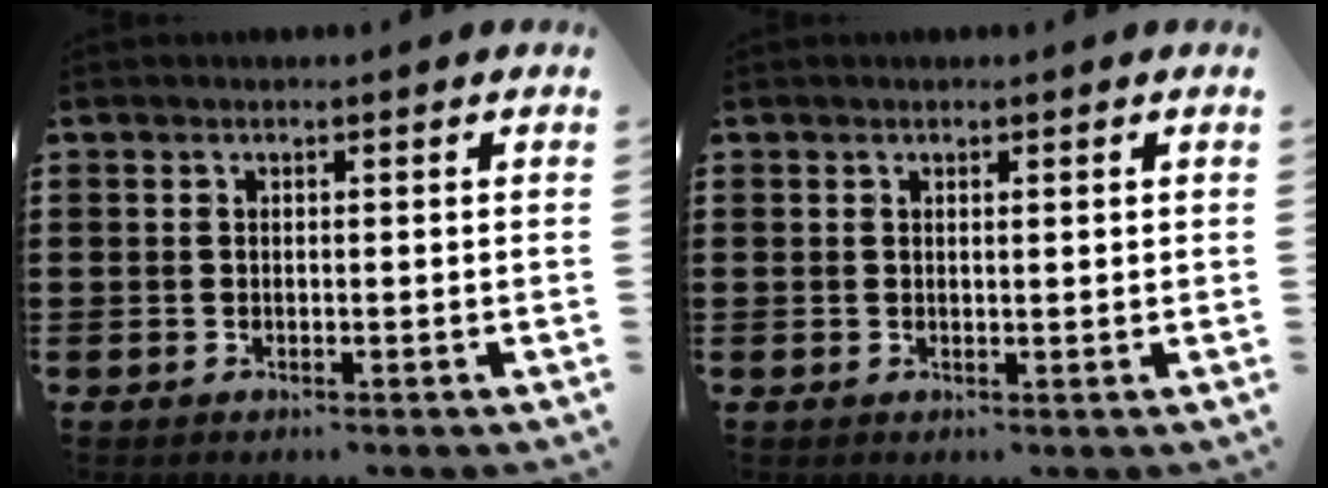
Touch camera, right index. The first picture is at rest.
{"total": 0.6, "force": [0.4, 0.1, 0.5], "torque": [-0.010, 0.001, 0.007]}